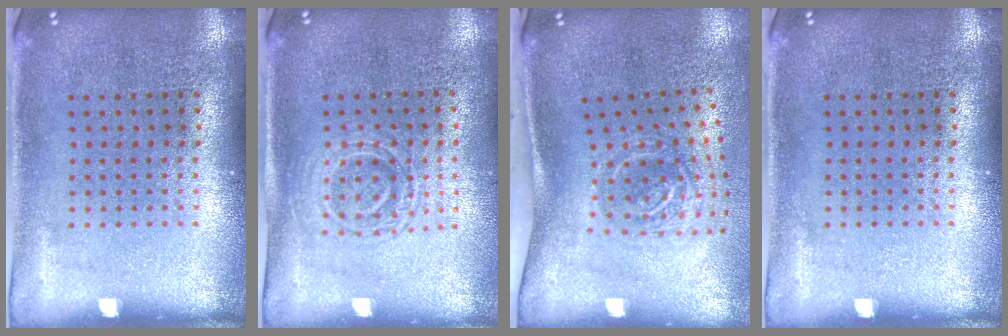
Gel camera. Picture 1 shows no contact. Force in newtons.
{"total": 1.5, "press": 1.4, "slide": 0.6}
{"total": 2.1, "press": 1.3, "slide": 1.6}
{"total": 0.0}